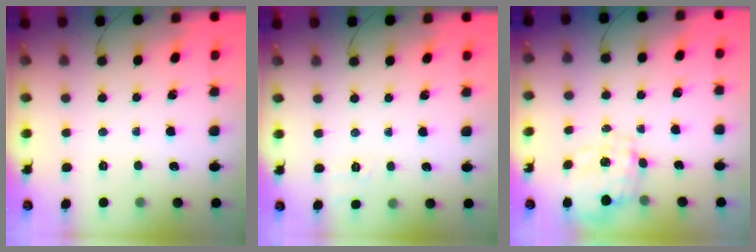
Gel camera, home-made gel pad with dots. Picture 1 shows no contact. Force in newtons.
{"total": 1.8, "press": 0.4, "slide": 1.7}
{"total": 2.7, "press": 2.5, "slide": 1.1}